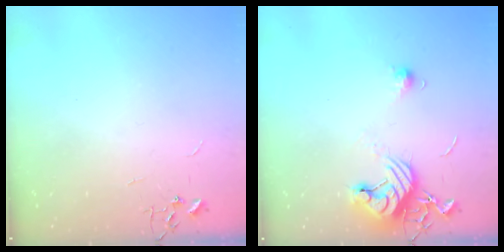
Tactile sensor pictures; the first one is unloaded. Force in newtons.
{"total": 11.3, "press": 11.2, "slide": 1.3}